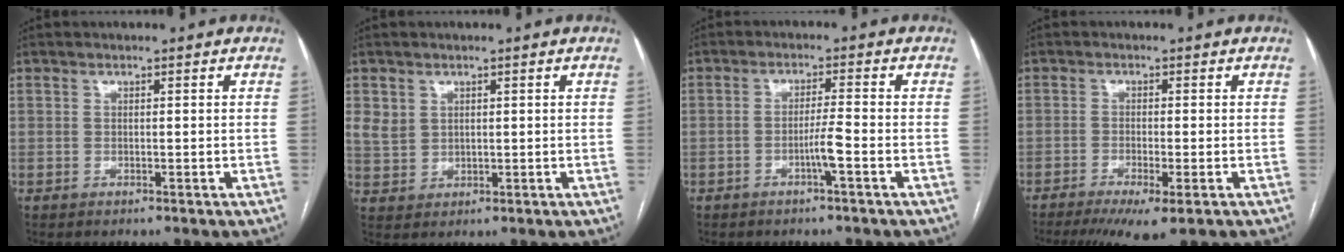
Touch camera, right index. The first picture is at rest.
{"total": 3.6, "force": [1.6, 3.0, 1.1], "torque": [-0.024, 0.007, 0.043]}
{"total": 3.2, "force": [-1.4, -0.5, 2.8], "torque": [-0.050, 0.000, -0.025]}
{"total": 8.1, "force": [-5.5, 1.0, 5.9], "torque": [-0.091, -0.021, -0.086]}